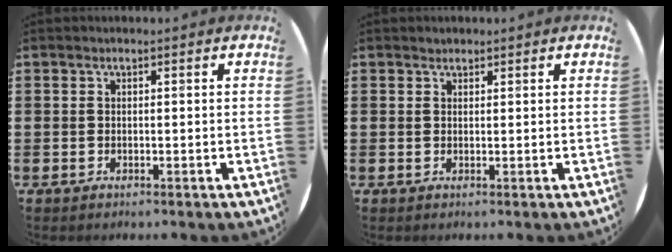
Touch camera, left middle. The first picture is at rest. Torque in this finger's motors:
{"motor_torque": [0.11, -0.07, -0.01, 0.00]}